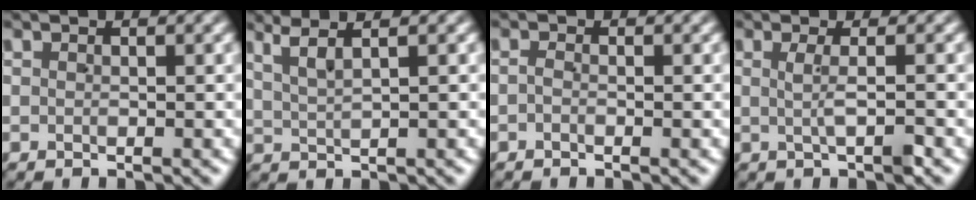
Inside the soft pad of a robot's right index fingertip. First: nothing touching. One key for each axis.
{"total": 3.3, "fx": 2.5, "fy": 0.7, "fz": 2.0, "tx": -0.038, "ty": 0.009, "tz": 0.043}
{"total": 0.6, "fx": -0.5, "fy": 0.0, "fz": 0.2, "tx": -0.001, "ty": 0.001, "tz": -0.013}
{"total": 1.9, "fx": -0.2, "fy": -0.2, "fz": 1.9, "tx": -0.031, "ty": 0.001, "tz": 0.001}